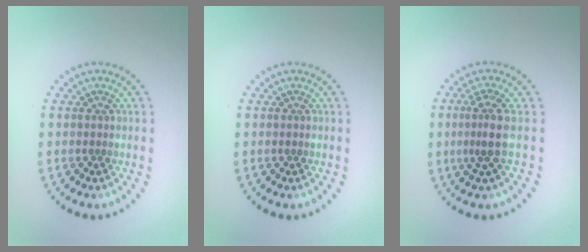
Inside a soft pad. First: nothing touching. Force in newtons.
{"total": 0.0}
{"total": 2.6, "press": 1.9, "slide": 1.7}